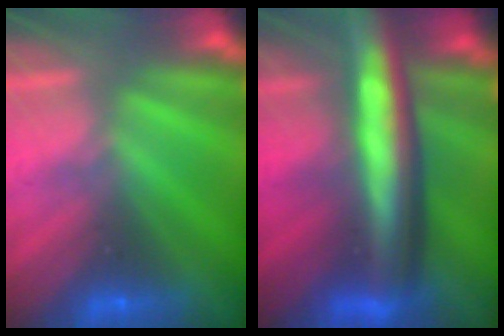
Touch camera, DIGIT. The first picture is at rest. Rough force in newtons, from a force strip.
{"total": 6.6}